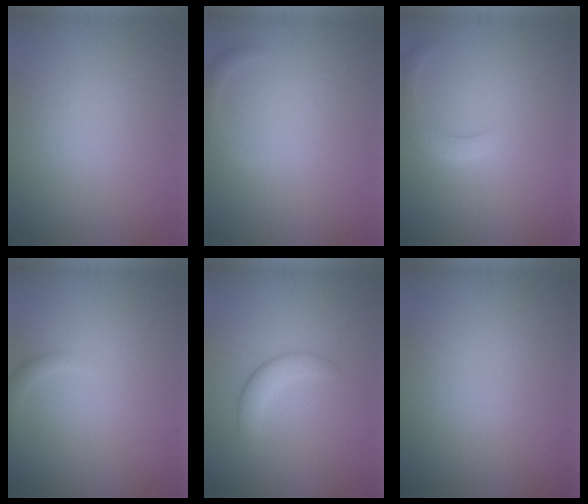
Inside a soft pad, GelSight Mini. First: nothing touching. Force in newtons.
{"total": 1.2, "press": 1.2, "slide": 0.2}
{"total": 2.7, "press": 2.7, "slide": 0.2}
{"total": 1.2, "press": 1.2, "slide": 0.1}
{"total": 2.3, "press": 2.3, "slide": 0.1}
{"total": 0.0}